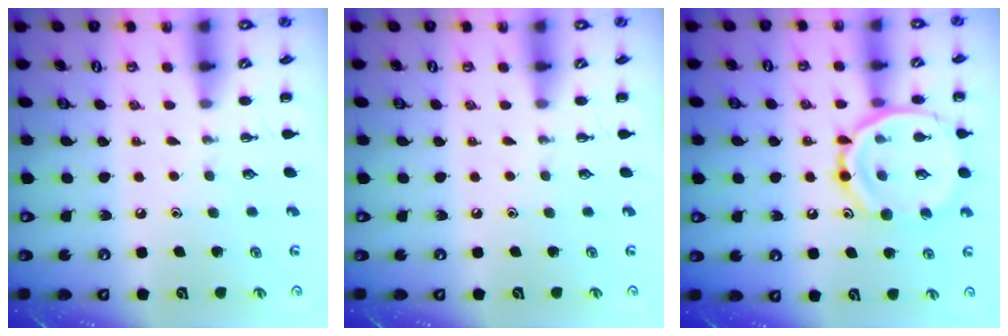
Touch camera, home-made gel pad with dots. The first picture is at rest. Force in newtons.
{"total": 0.0}
{"total": 17.6, "press": 17.5, "slide": 1.6}